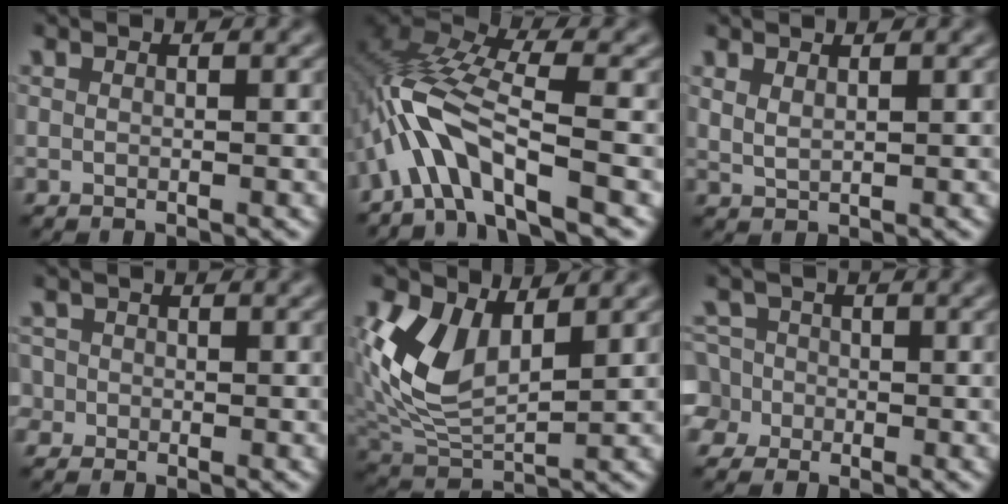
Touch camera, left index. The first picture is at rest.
{"total": 6.9, "force": [-3.6, 1.7, 5.6], "torque": [-0.115, 0.016, -0.077]}
{"total": 1.0, "force": [0.9, 0.2, 0.5], "torque": [-0.016, -0.002, 0.021]}
{"total": 1.4, "force": [-0.3, 1.3, 0.1], "torque": [0.007, 0.008, -0.018]}
{"total": 6.7, "force": [1.5, 4.0, 5.2], "torque": [-0.118, -0.009, 0.032]}
{"total": 4.5, "force": [-1.4, 4.1, 1.0], "torque": [-0.014, 0.023, -0.056]}